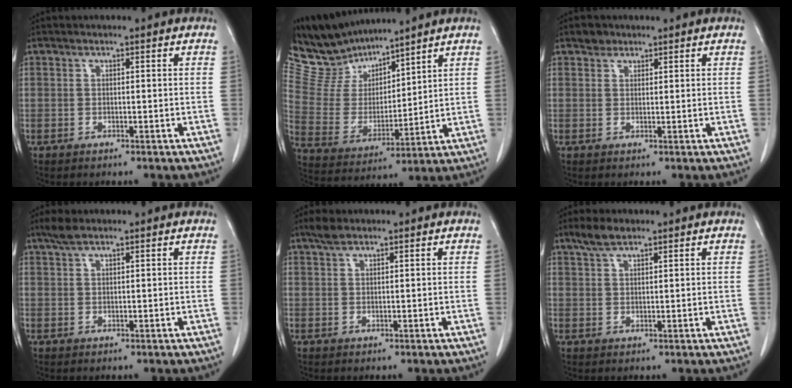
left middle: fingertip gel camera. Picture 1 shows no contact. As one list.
[{"total": 10.9, "force": [10.5, 2.4, 1.6], "torque": [-0.054, 0.008, 0.224]}, {"total": 1.6, "force": [1.2, 1.1, 0.2], "torque": [-0.001, 0.000, 0.018]}, {"total": 2.3, "force": [1.8, 0.5, 1.3], "torque": [-0.033, 0.009, 0.037]}, {"total": 2.1, "force": [1.7, 0.6, 1.1], "torque": [-0.028, 0.009, 0.034]}, {"total": 3.3, "force": [2.5, 1.0, 1.9], "torque": [-0.047, 0.008, 0.052]}]